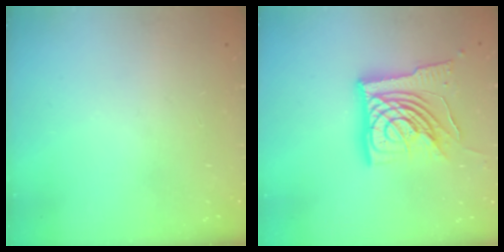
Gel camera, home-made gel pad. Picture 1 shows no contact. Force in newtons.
{"total": 18.0, "press": 17.9, "slide": 1.8}